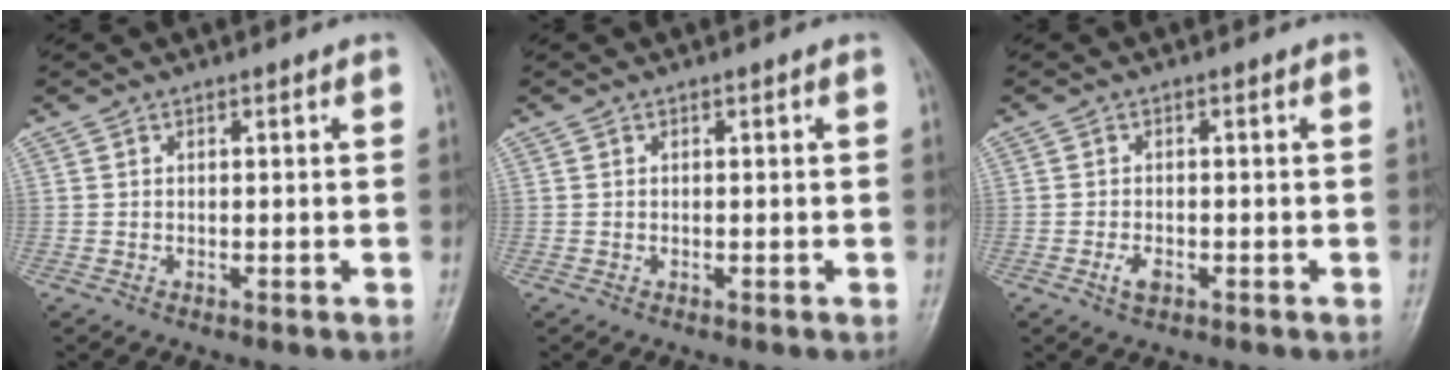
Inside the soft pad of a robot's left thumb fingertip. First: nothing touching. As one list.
[{"total": 0.0}, {"total": 2.2, "force": [-0.9, 1.2, 1.5], "torque": [-0.030, 0.000, -0.016]}]